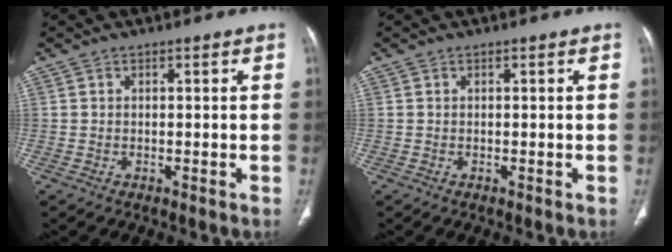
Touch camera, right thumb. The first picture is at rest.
{"total": 0.0}